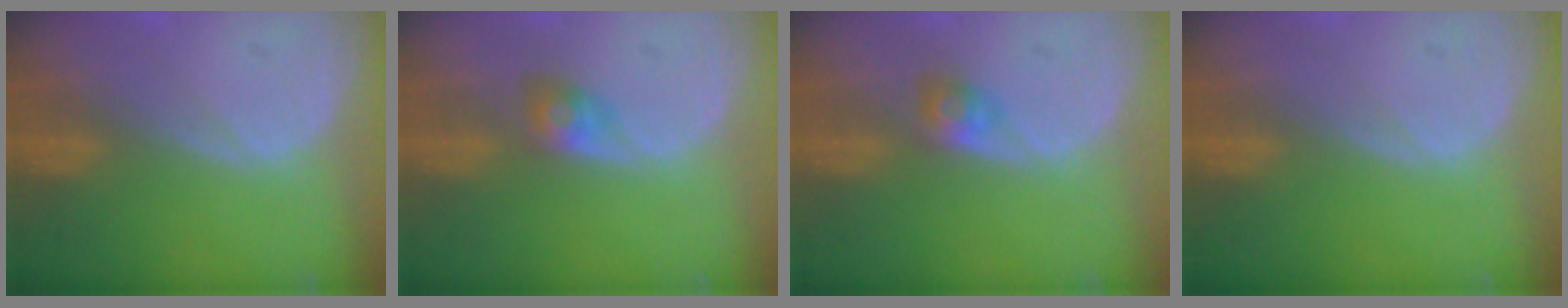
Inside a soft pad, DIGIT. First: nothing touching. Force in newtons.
{"total": 2.9, "press": 2.6, "slide": 1.1}
{"total": 2.4, "press": 2.3, "slide": 0.7}
{"total": 0.0}